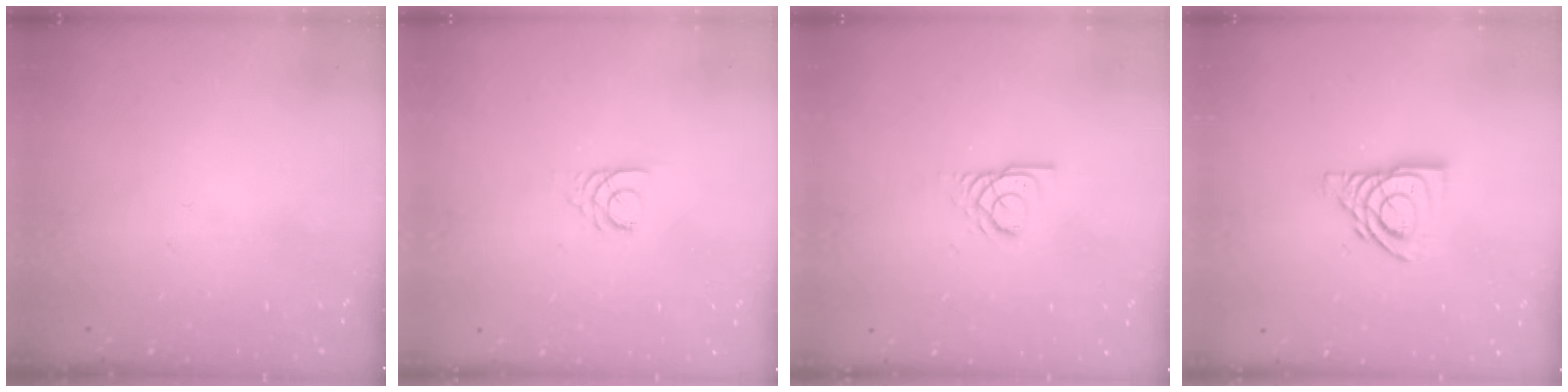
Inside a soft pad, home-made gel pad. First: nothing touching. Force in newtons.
{"total": 3.1, "press": 3.1, "slide": 0.4}
{"total": 2.9, "press": 2.9, "slide": 0.1}
{"total": 11.8, "press": 11.7, "slide": 1.1}